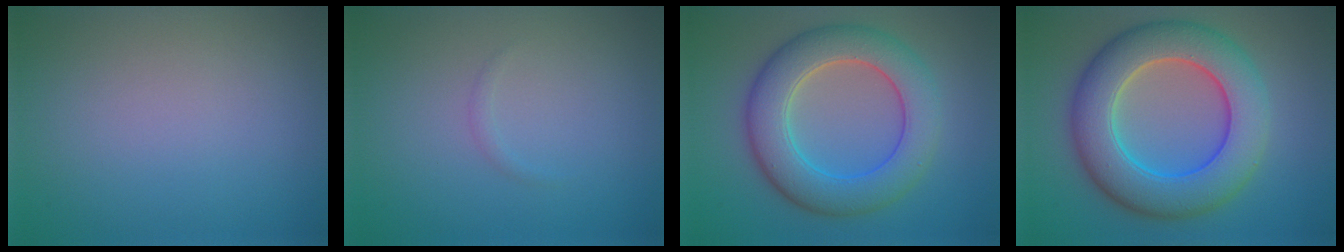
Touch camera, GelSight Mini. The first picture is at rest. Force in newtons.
{"total": 0.5, "press": 0.5, "slide": 0.0}
{"total": 7.6, "press": 7.6, "slide": 0.5}
{"total": 9.7, "press": 9.7, "slide": 0.1}